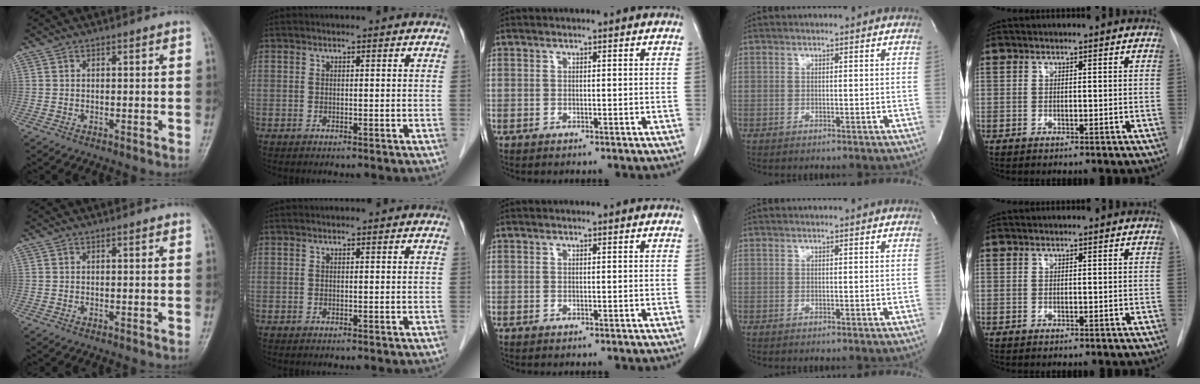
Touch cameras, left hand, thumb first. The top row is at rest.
{}